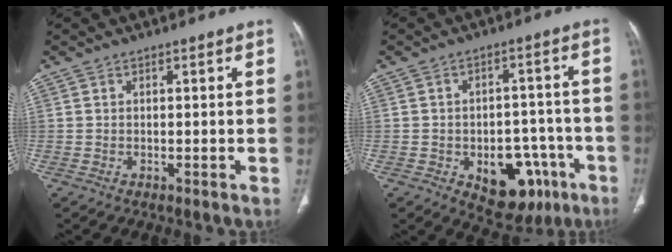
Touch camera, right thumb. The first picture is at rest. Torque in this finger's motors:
{"motor_torque": [5.01, 0.00, 0.88, -0.49, 0.02]}